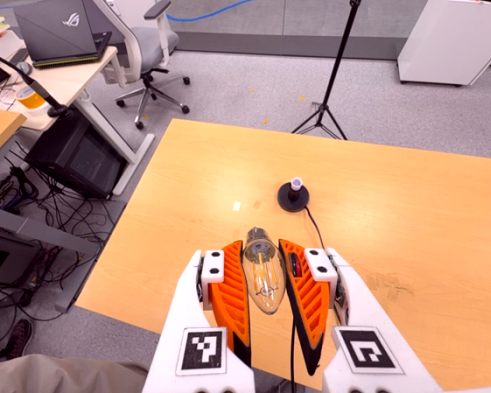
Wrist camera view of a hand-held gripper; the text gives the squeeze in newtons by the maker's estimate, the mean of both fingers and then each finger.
{"total": 20.5, "left": 21.9, "right": 19.1}